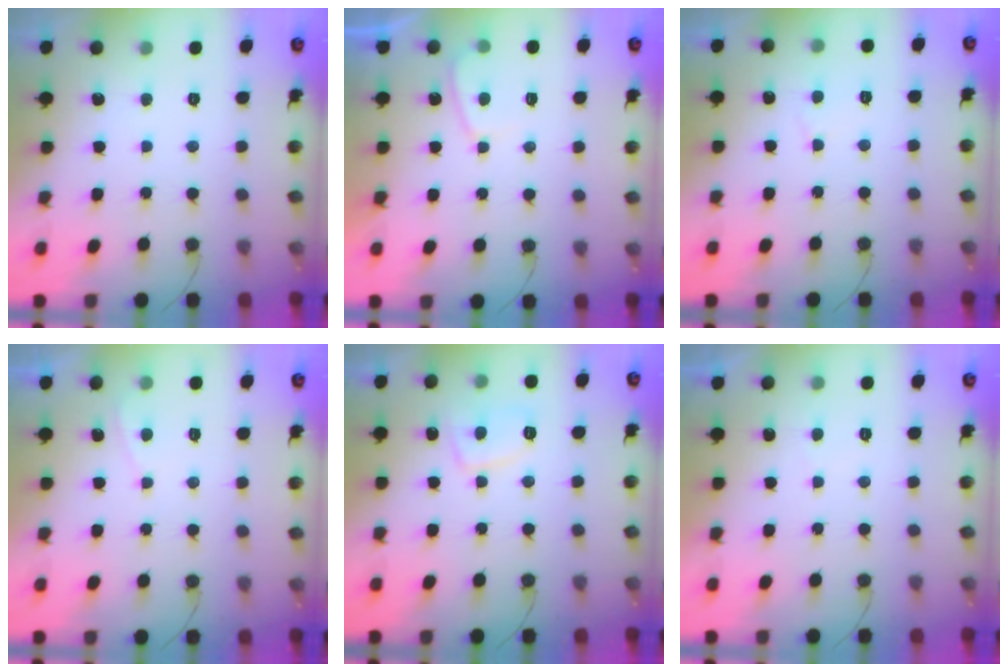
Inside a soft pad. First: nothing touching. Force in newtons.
{"total": 3.3, "press": 3.2, "slide": 0.7}
{"total": 2.8, "press": 2.8, "slide": 0.3}
{"total": 2.0, "press": 2.0, "slide": 0.2}
{"total": 6.0, "press": 5.9, "slide": 1.0}
{"total": 1.0, "press": 0.8, "slide": 0.7}